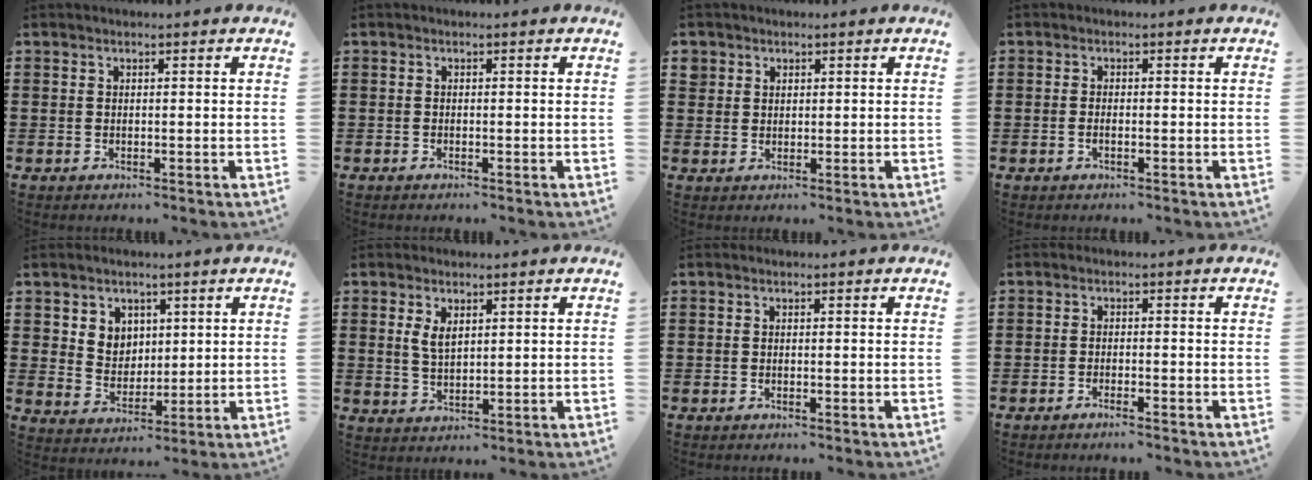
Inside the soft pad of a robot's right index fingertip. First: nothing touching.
{"total": 0.0}
{"total": 1.9, "force": [1.2, 1.5, 0.2], "torque": [-0.011, 0.007, 0.023]}
{"total": 0.8, "force": [-0.4, 0.2, 0.6], "torque": [-0.013, -0.004, -0.007]}
{"total": 4.8, "force": [2.5, 4.1, 0.5], "torque": [-0.024, 0.004, 0.045]}
{"total": 2.9, "force": [1.3, 1.5, 2.1], "torque": [-0.046, 0.004, 0.023]}
{"total": 0.0}
{"total": 1.3, "force": [-1.2, -0.1, 0.4], "torque": [-0.009, 0.000, -0.022]}